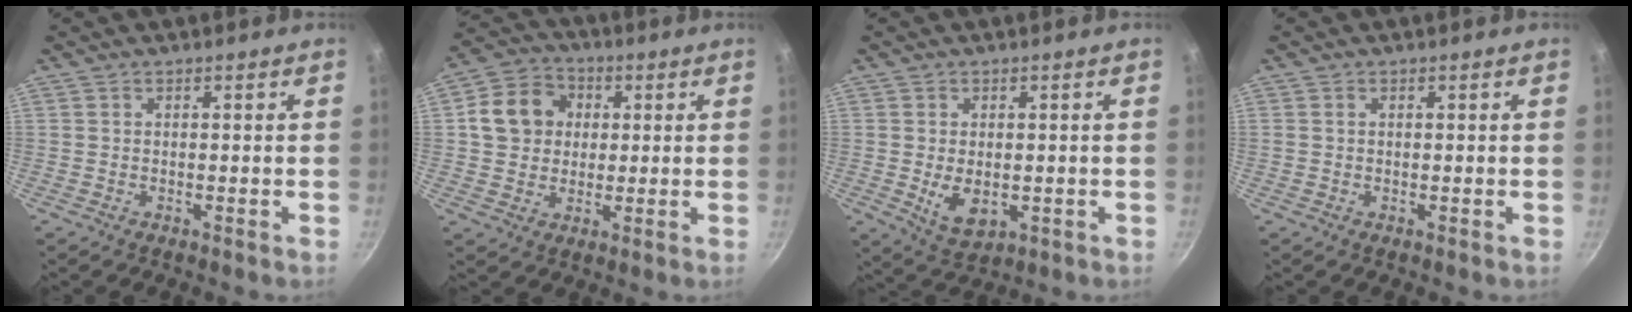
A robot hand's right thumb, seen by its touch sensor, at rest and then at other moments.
{"total": 10.6, "force": [1.8, 9.2, 5.1], "torque": [-0.062, 0.013, 0.019]}
{"total": 6.6, "force": [-0.7, 4.2, 5.0], "torque": [-0.075, -0.013, 0.001]}
{"total": 0.6, "force": [0.2, 0.5, 0.2], "torque": [-0.002, 0.003, 0.004]}